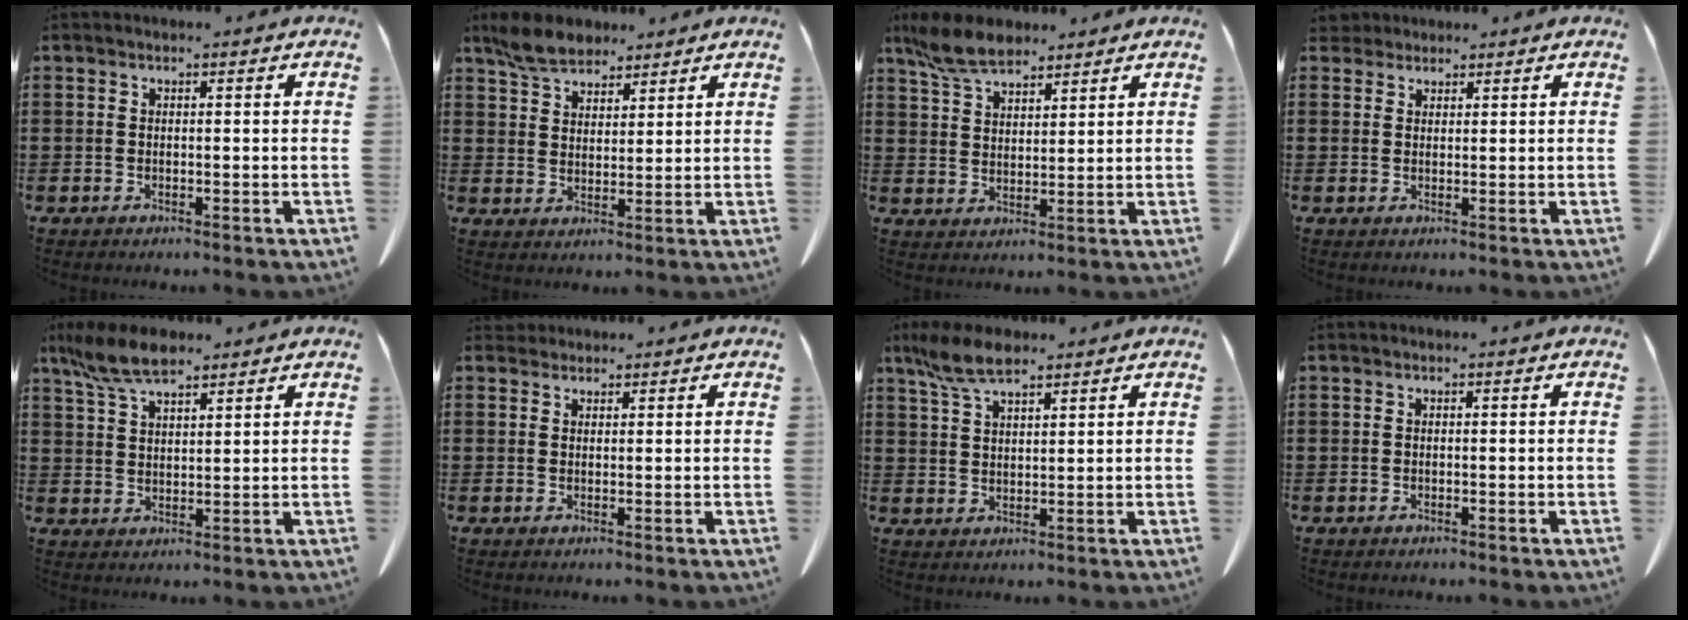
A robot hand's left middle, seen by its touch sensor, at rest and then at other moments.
{"total": 5.8, "force": [4.9, 2.6, 1.8], "torque": [-0.053, -0.002, 0.093]}
{"total": 6.8, "force": [5.5, 2.6, 3.0], "torque": [-0.079, -0.004, 0.106]}
{"total": 2.4, "force": [2.1, 1.0, 0.4], "torque": [-0.016, 0.003, 0.043]}
{"total": 7.1, "force": [5.3, 2.2, 4.2], "torque": [-0.102, -0.006, 0.099]}
{"total": 1.7, "force": [1.5, 0.6, 0.1], "torque": [-0.008, 0.002, 0.032]}
{"total": 6.5, "force": [4.5, 2.1, 4.2], "torque": [-0.099, -0.004, 0.083]}
{"total": 0.0}